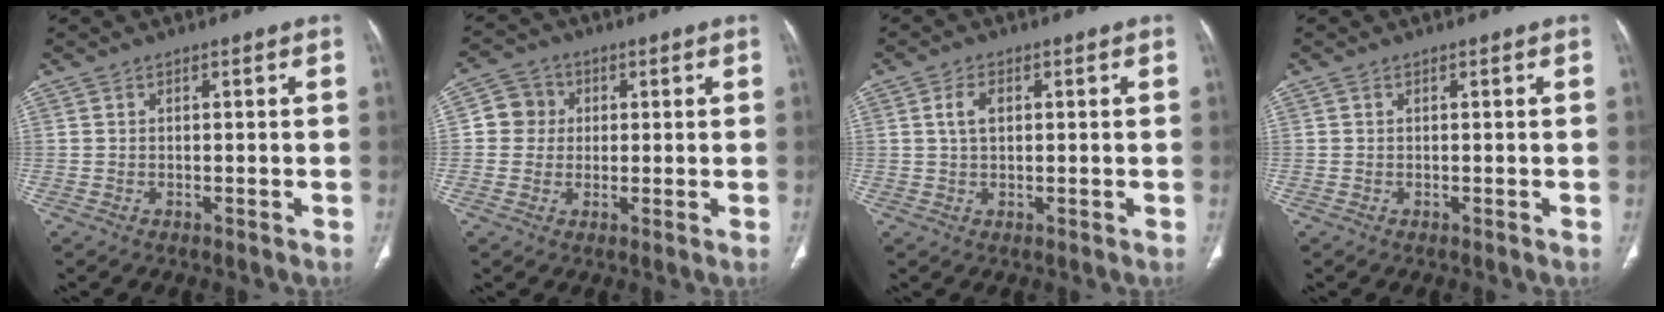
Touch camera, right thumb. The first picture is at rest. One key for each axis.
{"total": 5.6, "fx": 0.8, "fy": 5.4, "fz": 1.4, "tx": 0.001, "ty": 0.007, "tz": 0.006}
{"total": 3.2, "fx": 0.7, "fy": 1.9, "fz": 2.5, "tx": -0.050, "ty": 0.004, "tz": 0.013}
{"total": 0.0}